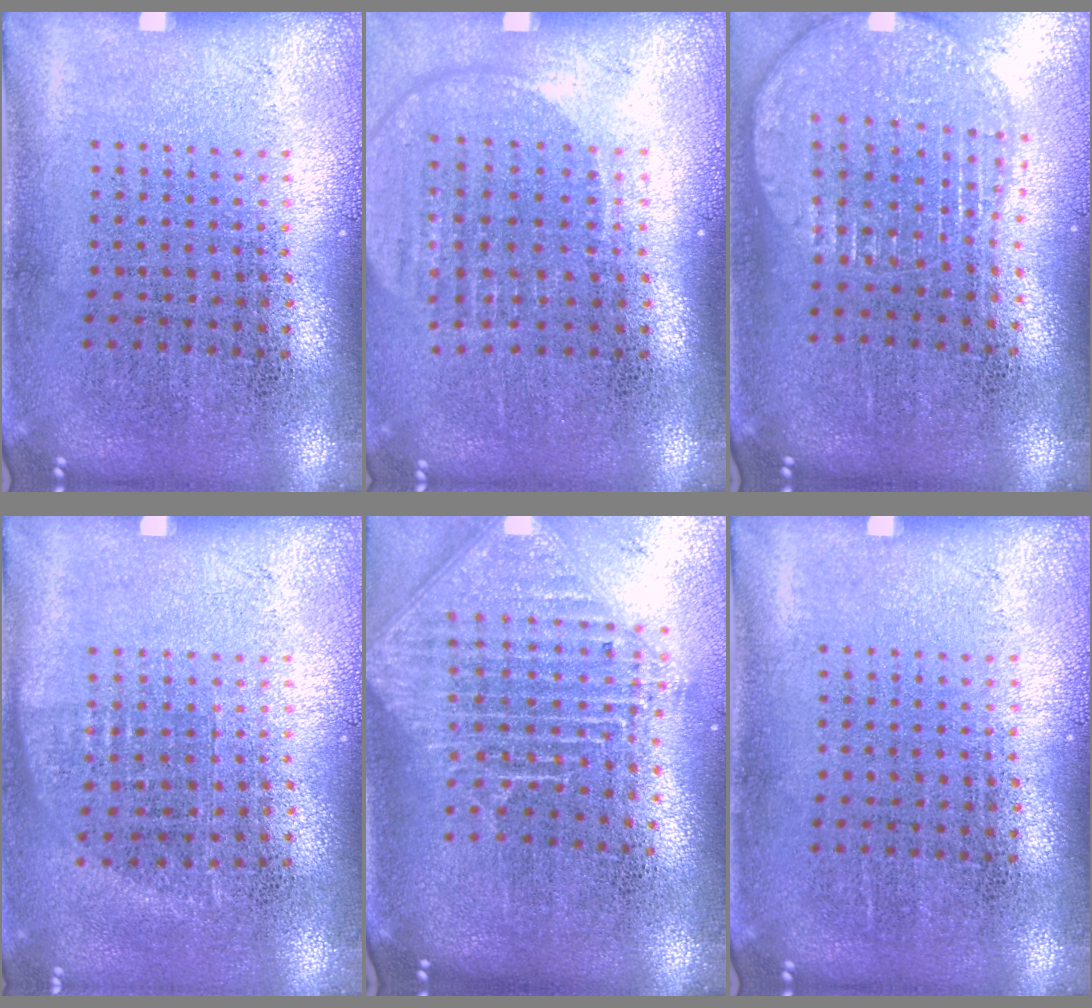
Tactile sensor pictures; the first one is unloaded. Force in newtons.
{"total": 1.7, "press": 1.5, "slide": 0.8}
{"total": 1.8, "press": 1.5, "slide": 1.0}
{"total": 0.7, "press": 0.6, "slide": 0.4}
{"total": 2.5, "press": 1.9, "slide": 1.7}
{"total": 0.0}